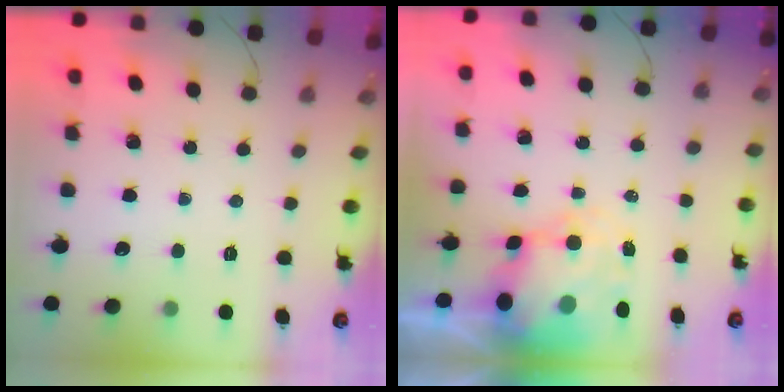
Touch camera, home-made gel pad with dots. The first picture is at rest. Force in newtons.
{"total": 7.7, "press": 7.4, "slide": 2.1}